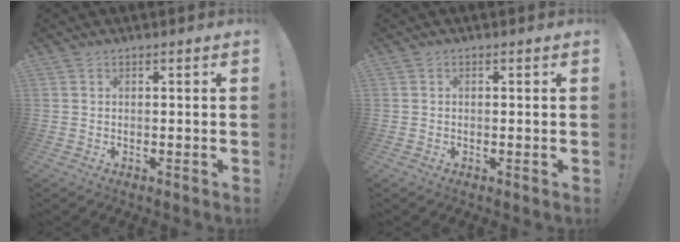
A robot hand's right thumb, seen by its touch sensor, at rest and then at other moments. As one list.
[{"total": 0.6, "force": [-0.2, 0.3, 0.4], "torque": [-0.008, 0.001, -0.004]}]